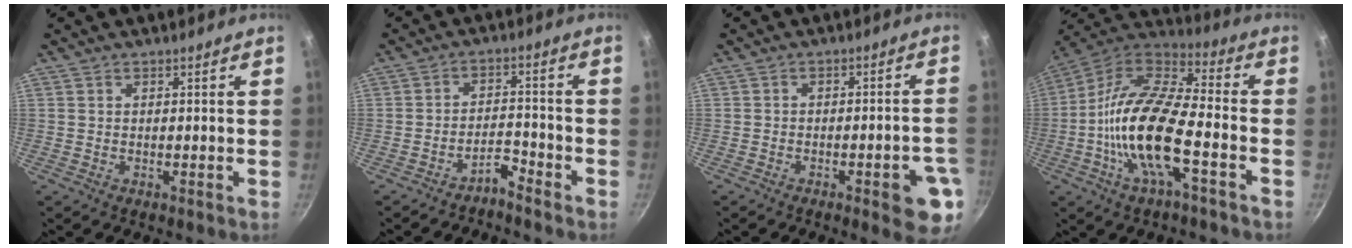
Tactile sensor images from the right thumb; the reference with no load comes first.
{"total": 3.6, "force": [-3.2, 0.9, 1.2], "torque": [-0.015, 0.034, -0.058]}
{"total": 9.5, "force": [-3.9, 2.7, 8.2], "torque": [-0.075, 0.024, -0.043]}
{"total": 18.6, "force": [-5.3, 7.0, 16.4], "torque": [-0.317, 0.040, -0.119]}